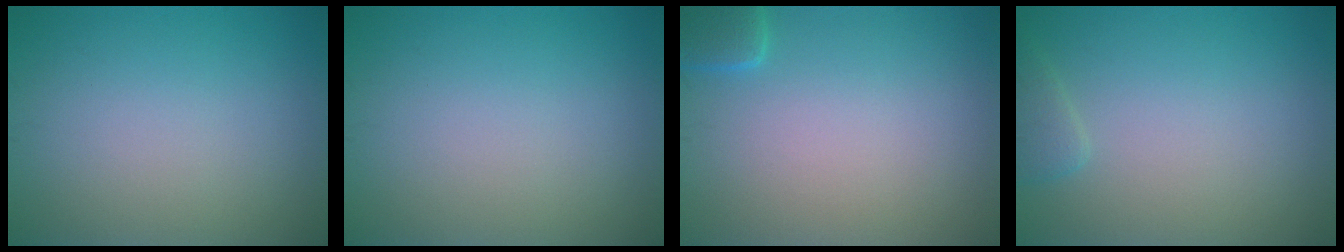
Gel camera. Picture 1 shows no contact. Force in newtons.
{"total": 0.0}
{"total": 1.9, "press": 1.9, "slide": 0.2}
{"total": 1.3, "press": 1.3, "slide": 0.1}